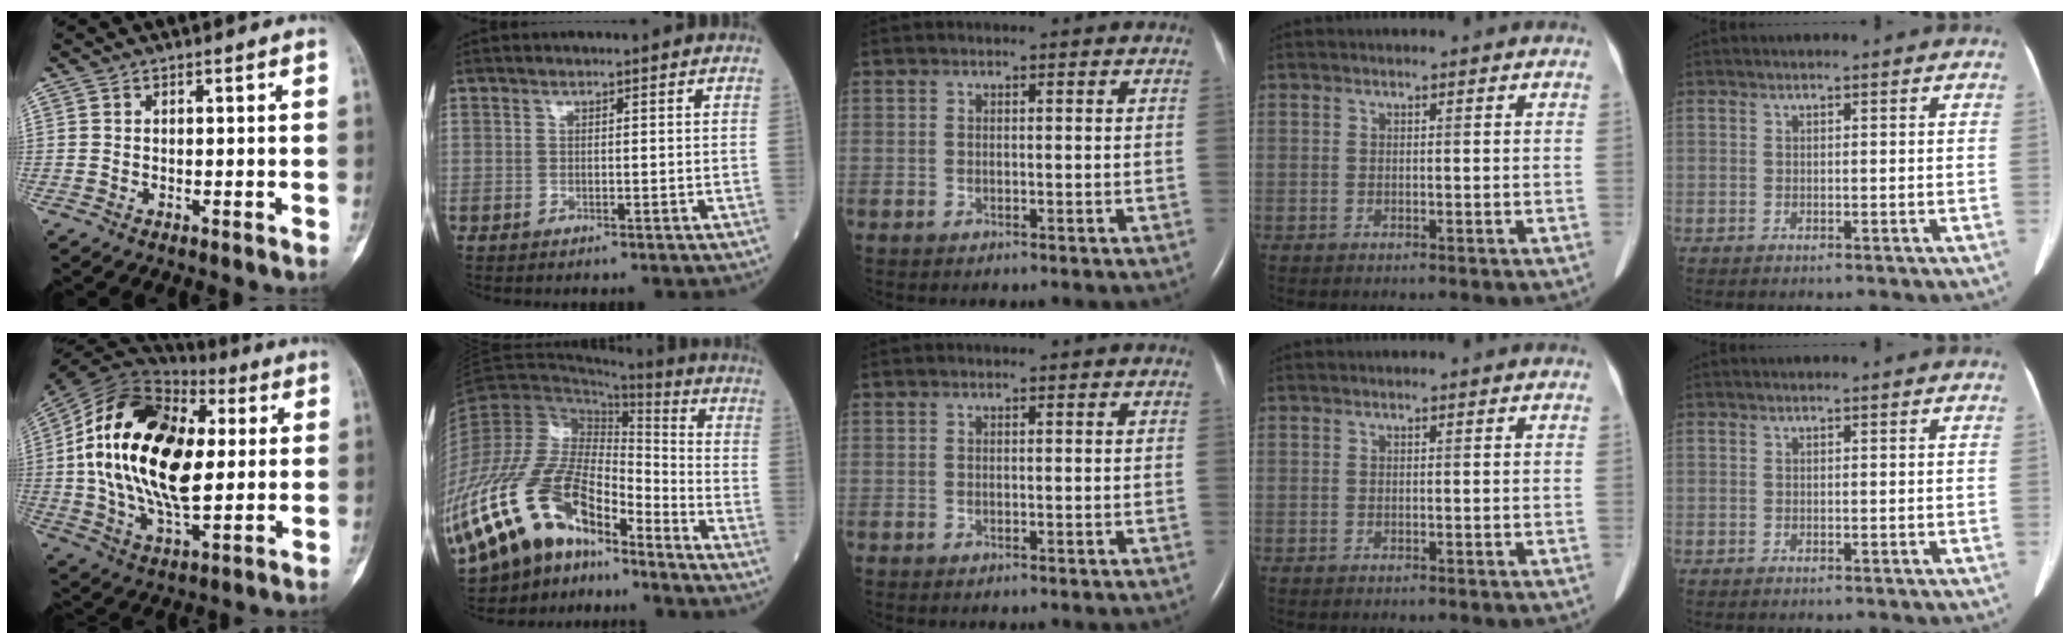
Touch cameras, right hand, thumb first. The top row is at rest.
{"thumb": {"total": 27.6, "force": [3.5, 14.9, 23.0], "torque": [-0.425, -0.004, 0.050]}, "index": {"total": 23.8, "force": [-16.4, 9.7, 14.2], "torque": [-0.339, 0.004, -0.302]}}